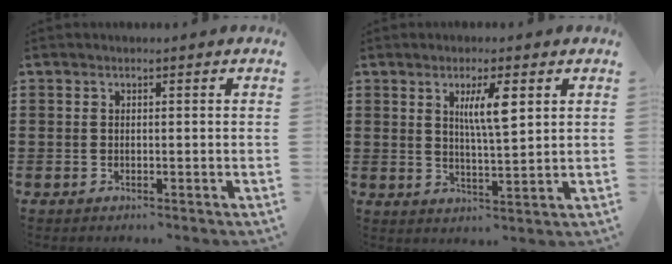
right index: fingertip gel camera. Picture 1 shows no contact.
{"total": 5.7, "force": [2.3, 1.2, 5.1], "torque": [-0.098, 0.005, 0.033]}